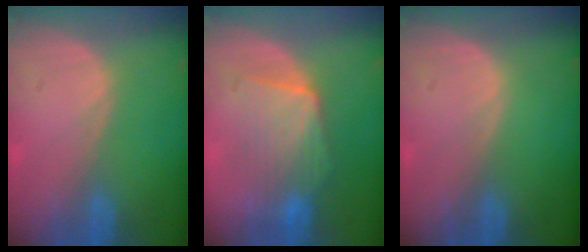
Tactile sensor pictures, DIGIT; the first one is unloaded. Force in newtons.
{"total": 7.4, "press": 7.4, "slide": 0.7}
{"total": 0.0}